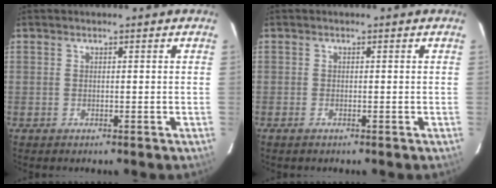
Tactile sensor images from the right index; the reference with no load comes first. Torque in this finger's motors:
{"motor_torque": [0.13, 0.08, -0.03, 0.00]}